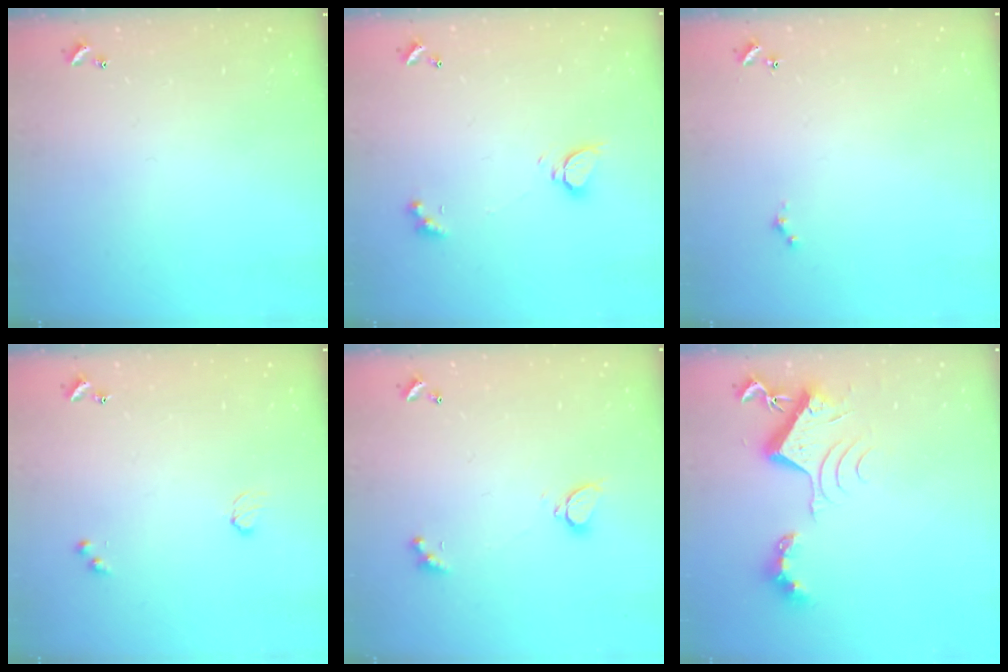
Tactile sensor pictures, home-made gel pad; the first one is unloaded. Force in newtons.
{"total": 3.3, "press": 3.3, "slide": 0.4}
{"total": 0.0}
{"total": 2.9, "press": 2.9, "slide": 0.5}
{"total": 2.3, "press": 2.2, "slide": 0.7}
{"total": 8.5, "press": 8.5, "slide": 0.9}